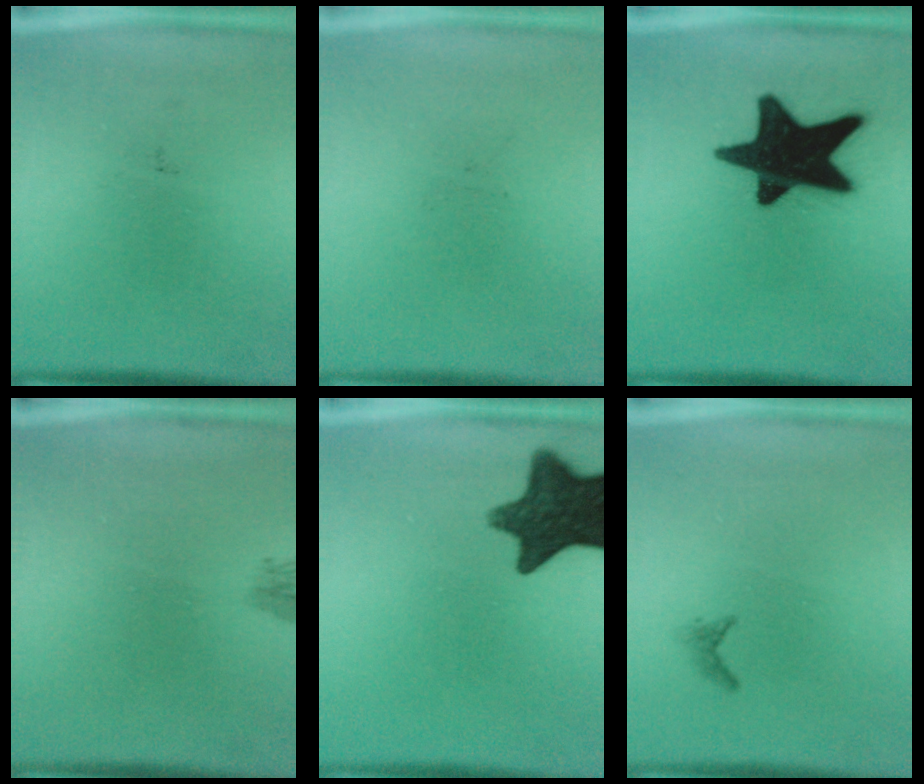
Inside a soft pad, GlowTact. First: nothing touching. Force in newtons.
{"total": 0.0}
{"total": 19.7}
{"total": 1.1}
{"total": 13.1}
{"total": 0.7}